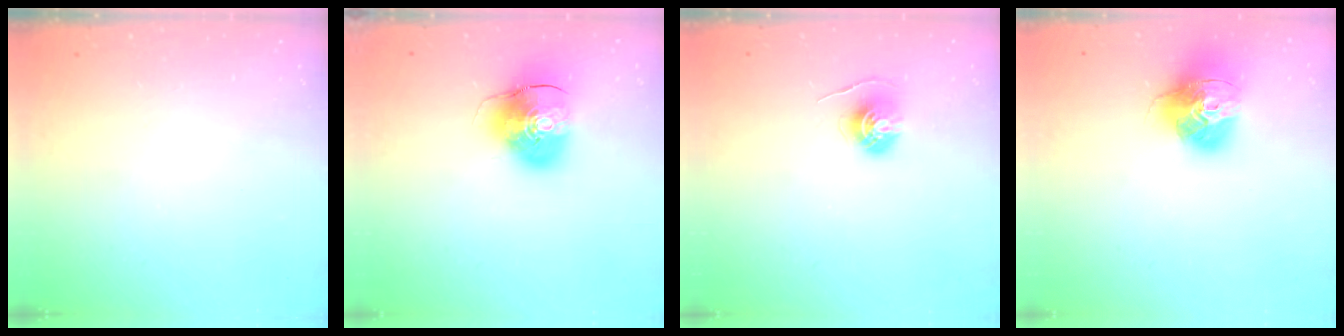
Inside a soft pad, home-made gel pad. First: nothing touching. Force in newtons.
{"total": 10.7, "press": 10.6, "slide": 1.8}
{"total": 5.7, "press": 5.7, "slide": 0.5}
{"total": 16.1, "press": 16.0, "slide": 1.6}